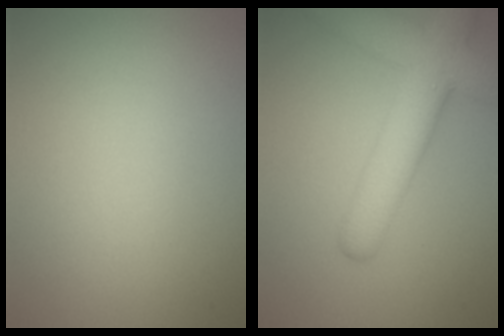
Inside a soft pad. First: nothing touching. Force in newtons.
{"total": 5.5, "press": 5.5, "slide": 0.3}